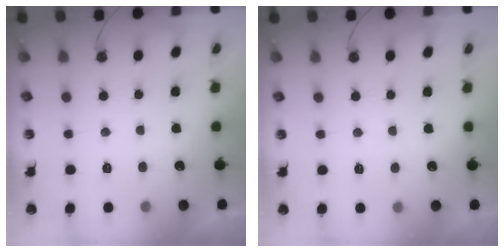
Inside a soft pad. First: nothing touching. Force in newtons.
{"total": 2.8, "press": 2.7, "slide": 0.5}